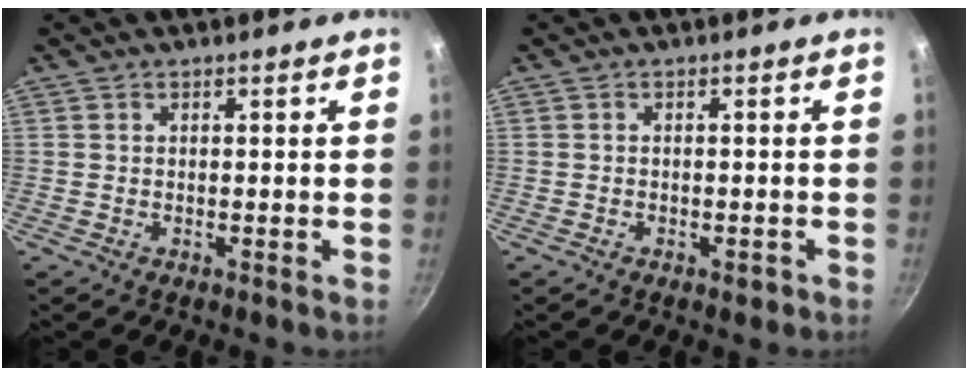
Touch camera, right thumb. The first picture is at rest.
{"total": 1.3, "force": [-0.8, 0.6, 0.8], "torque": [-0.010, 0.003, -0.010]}